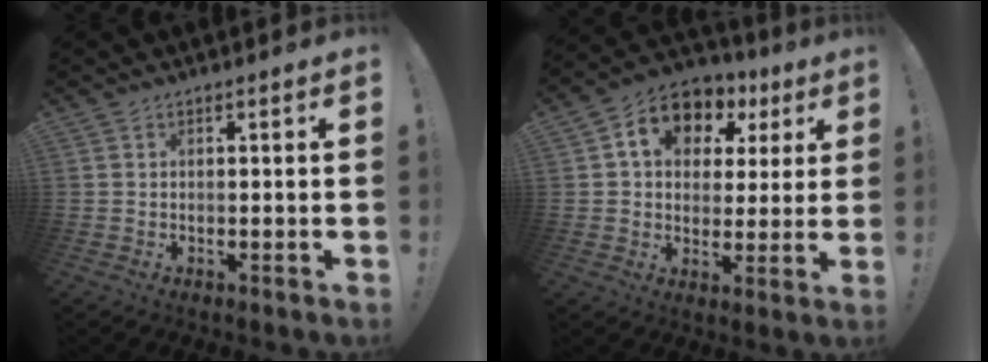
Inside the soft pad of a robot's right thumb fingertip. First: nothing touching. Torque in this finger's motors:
{"motor_torque": [0.43, 1.49, 0.85, 0.08, 0.05]}